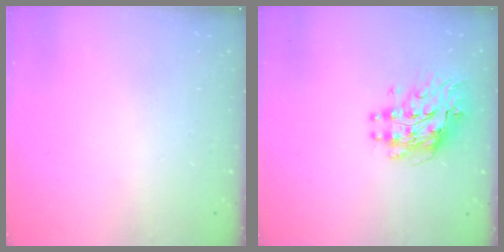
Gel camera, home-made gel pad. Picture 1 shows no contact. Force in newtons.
{"total": 9.8, "press": 9.7, "slide": 0.8}